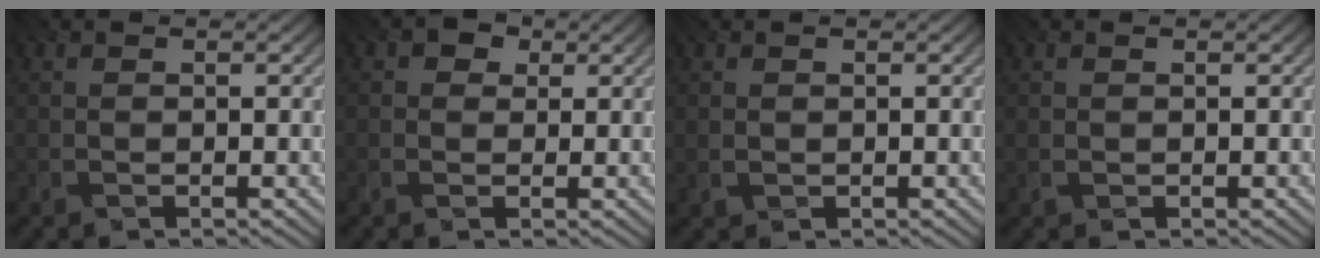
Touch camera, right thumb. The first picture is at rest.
{"total": 2.9, "force": [0.8, 2.4, 1.3], "torque": [-0.020, -0.001, 0.009]}
{"total": 1.1, "force": [0.6, 0.8, 0.6], "torque": [-0.016, 0.001, 0.011]}
{"total": 0.7, "force": [0.4, 0.4, 0.4], "torque": [-0.010, 0.001, 0.009]}